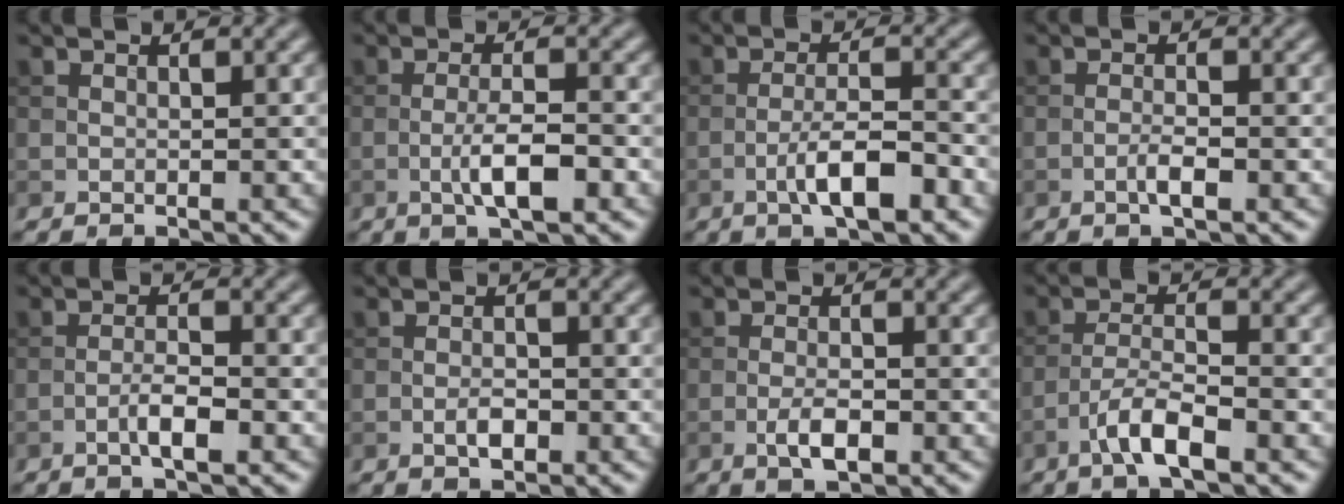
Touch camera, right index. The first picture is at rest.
{"total": 4.2, "force": [-1.5, 1.0, 3.8], "torque": [-0.069, 0.002, -0.029]}
{"total": 4.9, "force": [-2.2, 1.2, 4.1], "torque": [-0.075, 0.004, -0.041]}
{"total": 1.8, "force": [-0.8, 0.3, 1.6], "torque": [-0.030, 0.003, -0.017]}
{"total": 2.6, "force": [-1.2, 0.5, 2.2], "torque": [-0.040, 0.006, -0.025]}
{"total": 1.7, "force": [-0.7, 0.8, 1.4], "torque": [-0.025, 0.000, -0.015]}
{"total": 2.7, "force": [-1.1, 1.0, 2.3], "torque": [-0.045, -0.001, -0.023]}
{"total": 4.1, "force": [-2.5, 0.9, 3.2], "torque": [-0.064, 0.008, -0.054]}